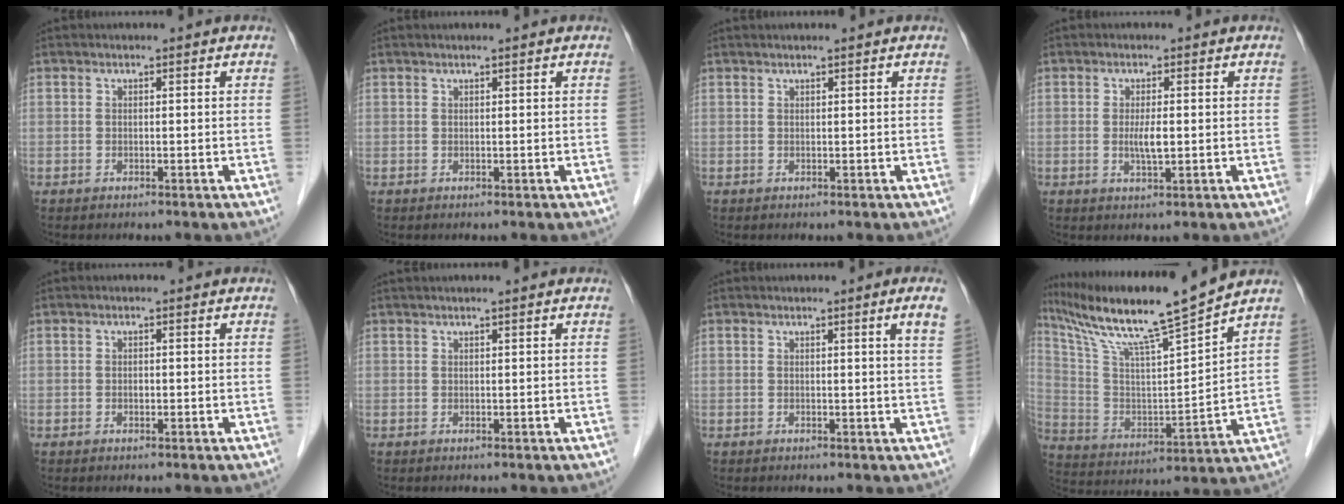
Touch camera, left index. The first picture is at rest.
{"total": 1.0, "force": [0.8, 0.0, 0.6], "torque": [-0.011, 0.010, 0.015]}
{"total": 1.9, "force": [1.6, -0.1, 1.0], "torque": [-0.010, 0.021, 0.026]}
{"total": 2.8, "force": [-0.1, 0.5, 2.7], "torque": [-0.055, -0.005, 0.000]}
{"total": 0.6, "force": [-0.1, 0.4, 0.5], "torque": [-0.009, 0.000, -0.003]}
{"total": 2.4, "force": [1.9, -0.1, 1.4], "torque": [-0.015, 0.024, 0.032]}
{"total": 2.4, "force": [1.2, -0.8, 1.9], "torque": [-0.025, -0.009, 0.017]}
{"total": 17.5, "force": [14.5, -0.8, 9.9], "torque": [-0.185, 0.005, 0.257]}